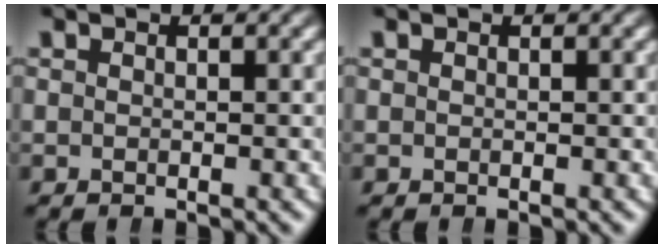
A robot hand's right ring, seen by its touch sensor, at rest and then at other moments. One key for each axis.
{"total": 0.0}